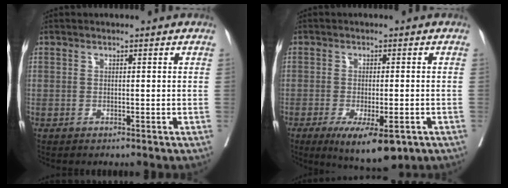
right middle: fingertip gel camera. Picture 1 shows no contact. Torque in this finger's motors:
{"motor_torque": [0.95, -0.76, 0.17, 0.05]}